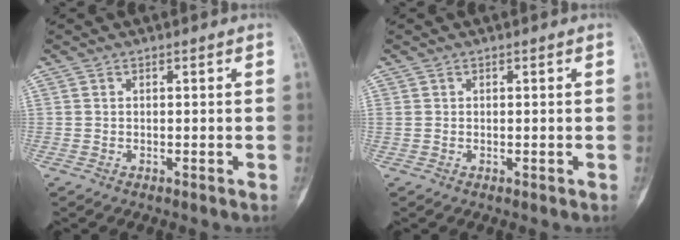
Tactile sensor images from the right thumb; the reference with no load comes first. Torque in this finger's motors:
{"motor_torque": [-0.55, 0.96, 1.02, 0.09, 0.09]}